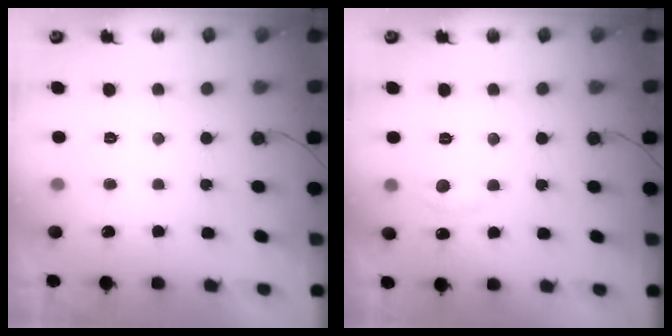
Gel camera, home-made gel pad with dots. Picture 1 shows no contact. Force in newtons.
{"total": 7.0, "press": 7.0, "slide": 0.9}